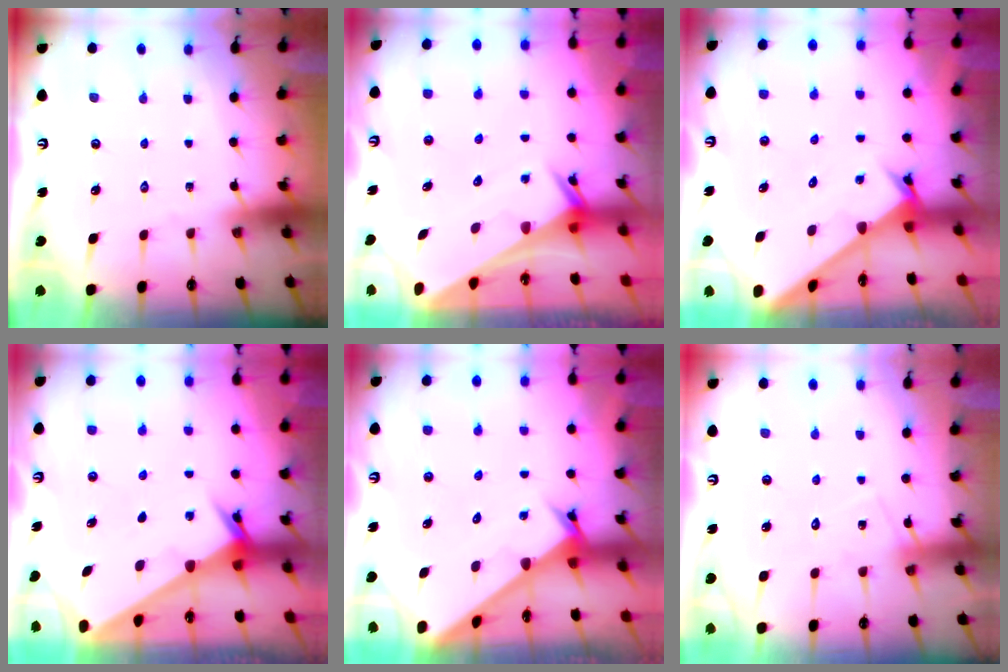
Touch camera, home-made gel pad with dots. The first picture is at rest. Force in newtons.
{"total": 2.6, "press": 2.6, "slide": 0.1}
{"total": 2.4, "press": 2.4, "slide": 0.1}
{"total": 2.8, "press": 2.8, "slide": 0.2}
{"total": 2.4, "press": 2.4, "slide": 0.1}
{"total": 8.7, "press": 8.7, "slide": 0.4}